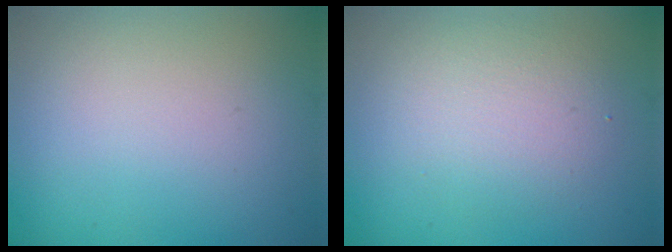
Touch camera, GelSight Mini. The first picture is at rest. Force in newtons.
{"total": 3.4, "press": 3.4, "slide": 0.4}